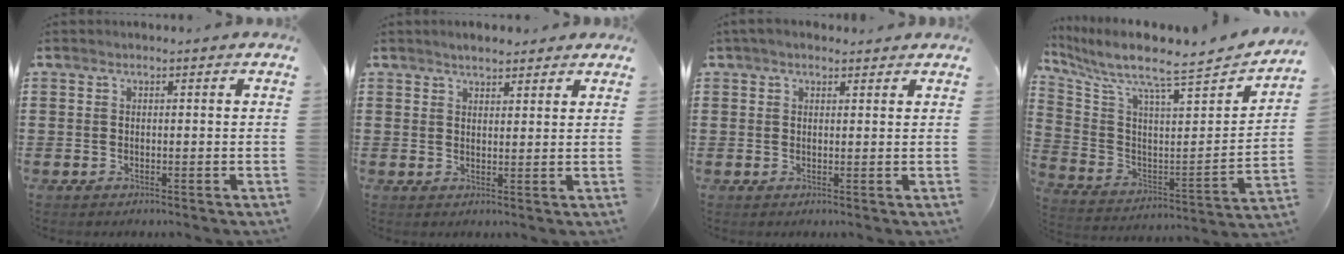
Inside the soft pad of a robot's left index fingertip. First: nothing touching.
{"total": 2.4, "force": [2.2, 0.8, 0.4], "torque": [-0.013, 0.006, 0.042]}
{"total": 1.9, "force": [1.6, 0.7, 0.8], "torque": [-0.017, 0.008, 0.030]}
{"total": 7.3, "force": [6.6, -0.5, 3.0], "torque": [-0.087, -0.080, 0.099]}